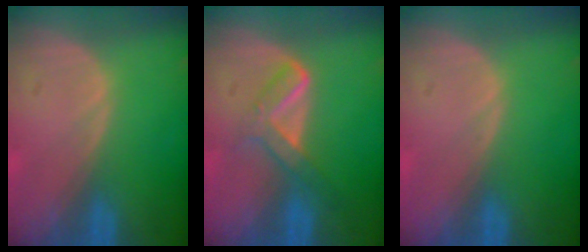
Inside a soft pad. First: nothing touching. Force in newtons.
{"total": 5.2, "press": 4.9, "slide": 2.0}
{"total": 0.0}